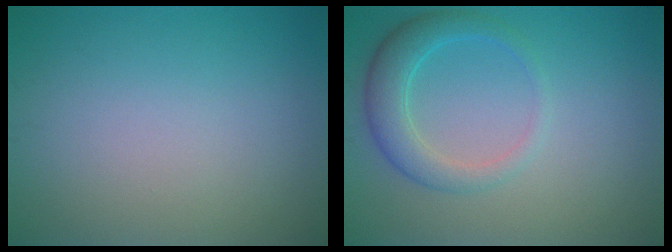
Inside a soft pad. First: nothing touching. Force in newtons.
{"total": 3.6, "press": 3.6, "slide": 0.3}